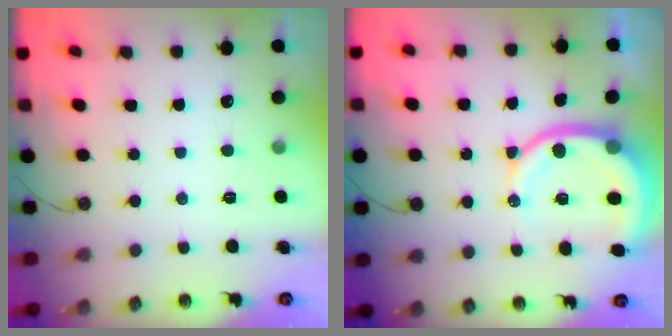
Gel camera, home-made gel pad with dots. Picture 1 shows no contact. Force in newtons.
{"total": 12.0, "press": 11.9, "slide": 1.6}